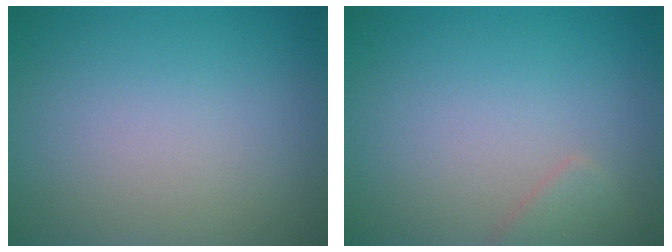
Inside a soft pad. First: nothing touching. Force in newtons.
{"total": 1.3, "press": 1.3, "slide": 0.1}